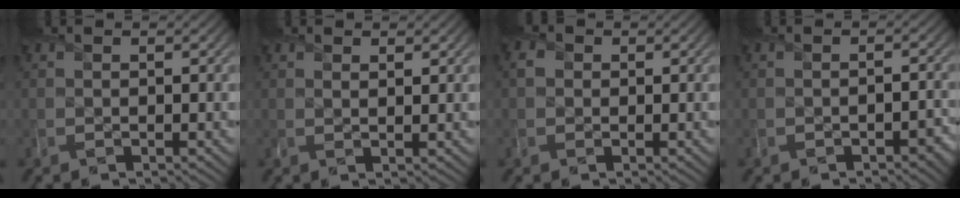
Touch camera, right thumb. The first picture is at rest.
{"total": 1.3, "force": [1.0, 0.4, 0.7], "torque": [-0.019, -0.003, 0.019]}
{"total": 1.8, "force": [0.3, 1.6, 0.8], "torque": [-0.023, 0.002, 0.000]}
{"total": 1.9, "force": [-1.4, 1.0, 0.8], "torque": [-0.010, -0.007, -0.020]}